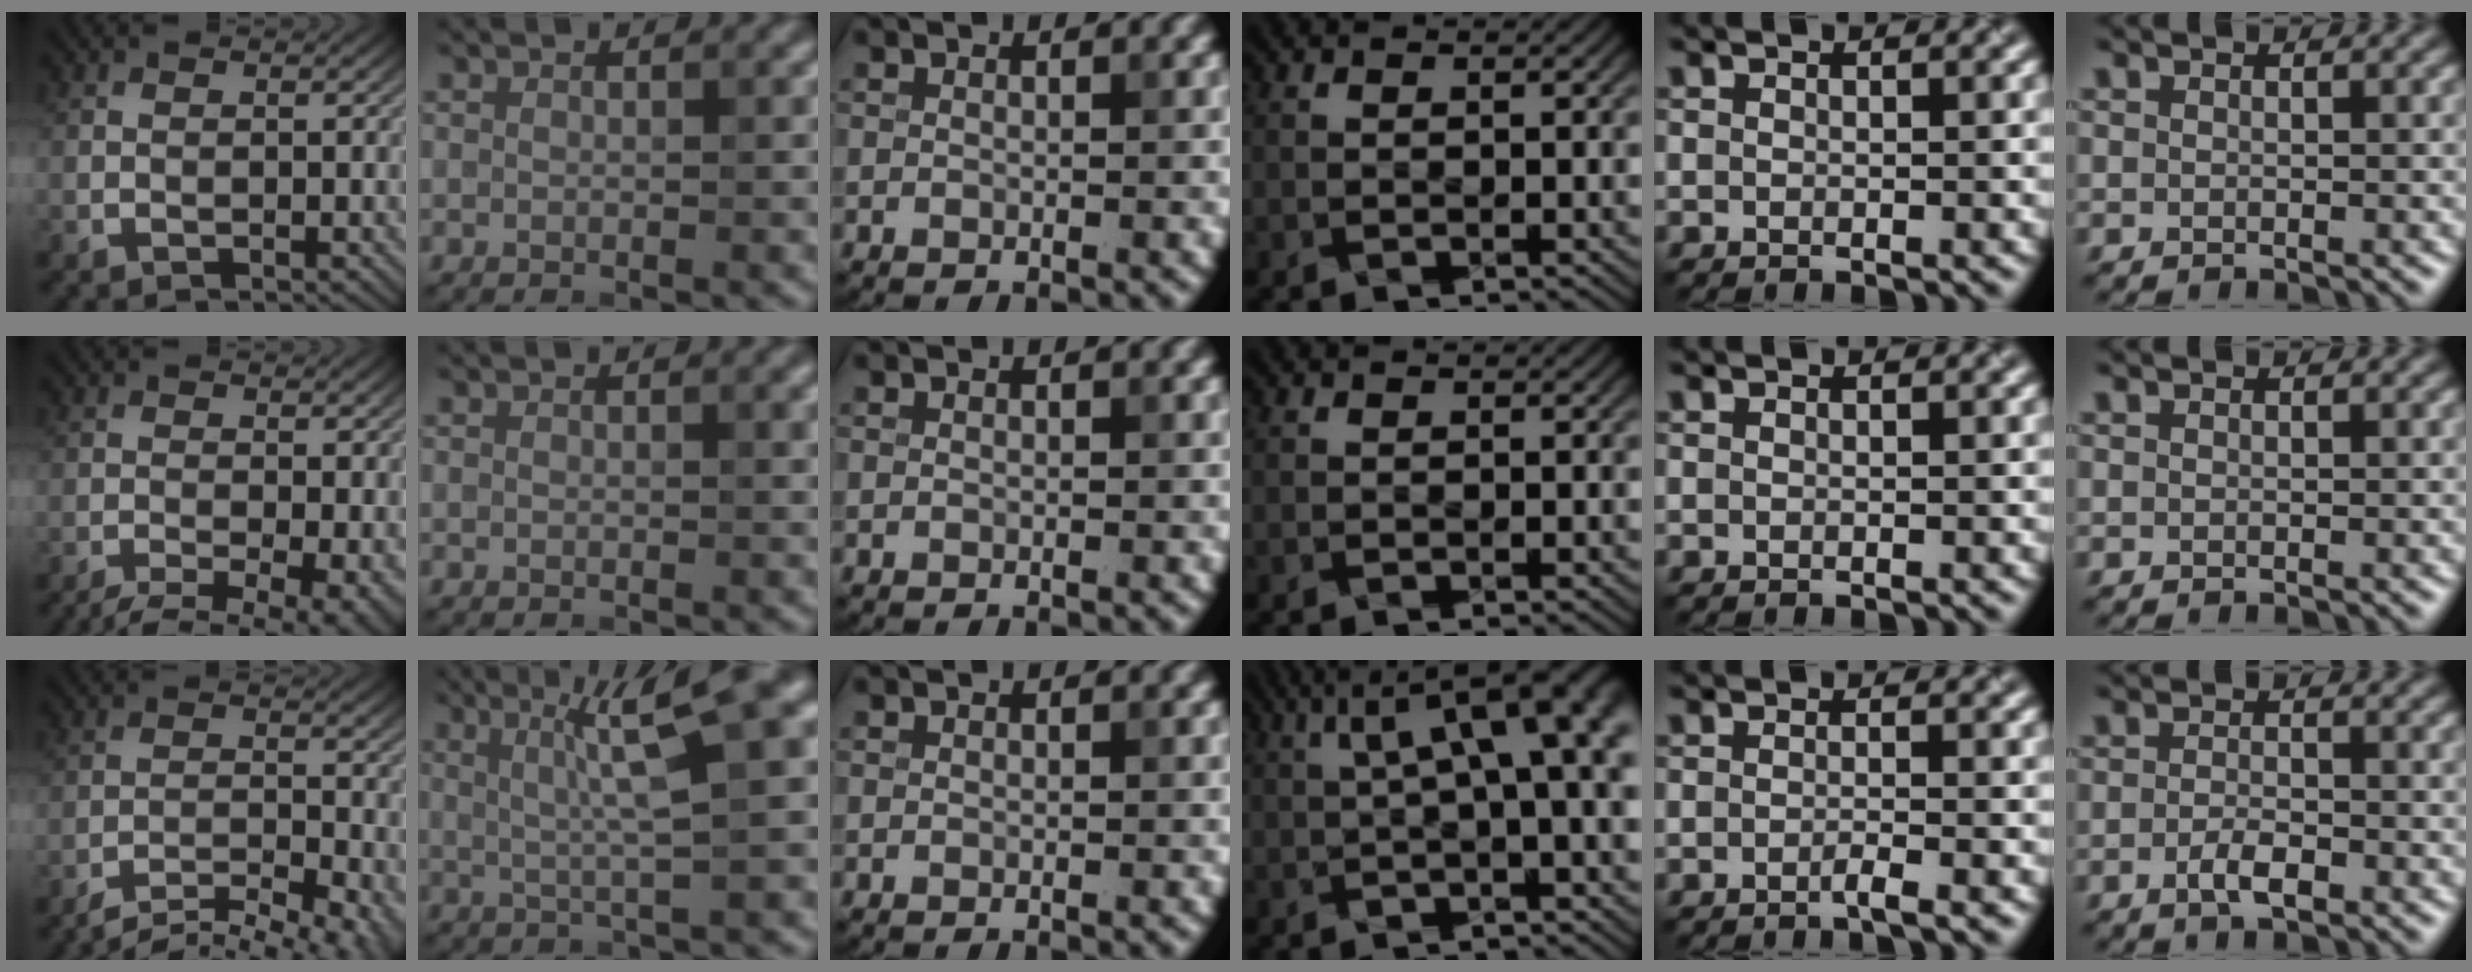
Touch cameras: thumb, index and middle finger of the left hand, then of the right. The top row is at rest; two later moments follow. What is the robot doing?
{"motion": "pour", "object": "sugar"}